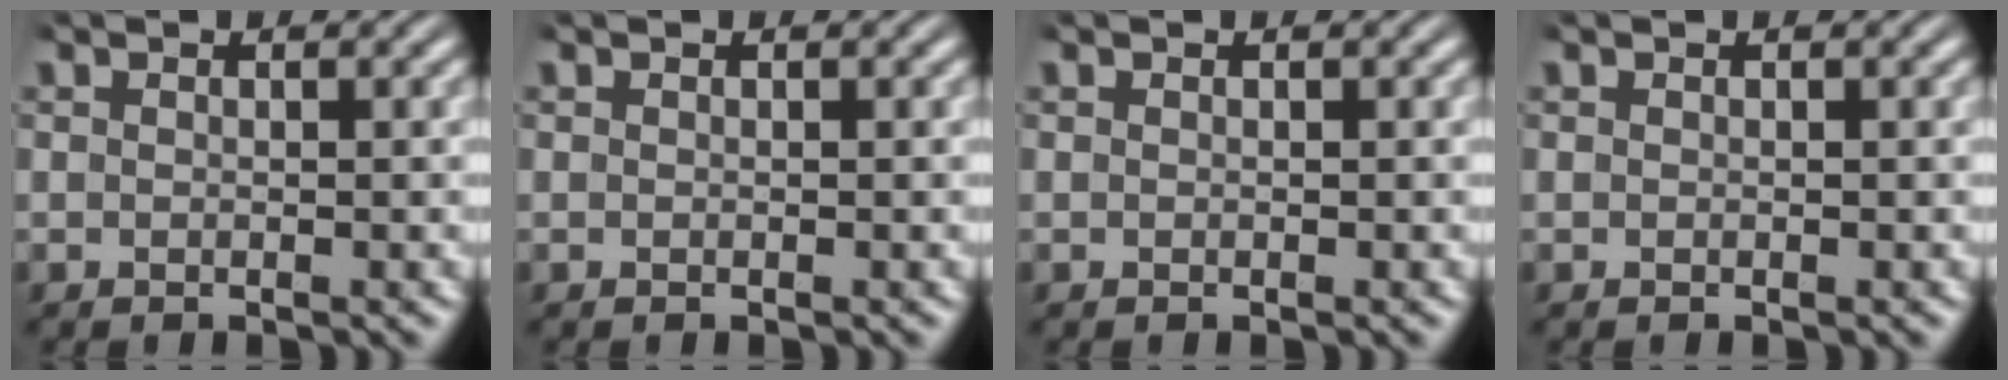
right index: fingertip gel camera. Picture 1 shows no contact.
{"total": 0.0}
{"total": 0.0}
{"total": 0.0}